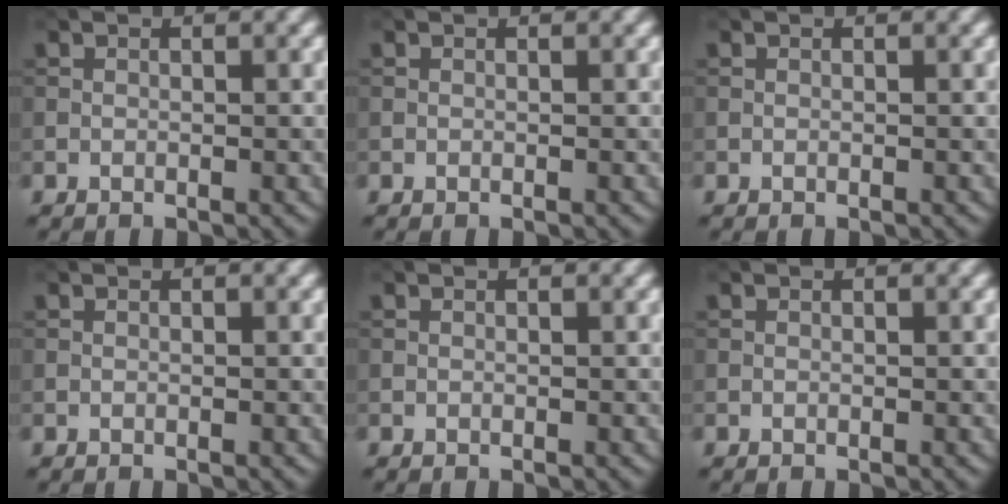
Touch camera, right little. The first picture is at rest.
{"total": 0.0}
{"total": 0.0}
{"total": 0.0}
{"total": 0.0}
{"total": 0.0}